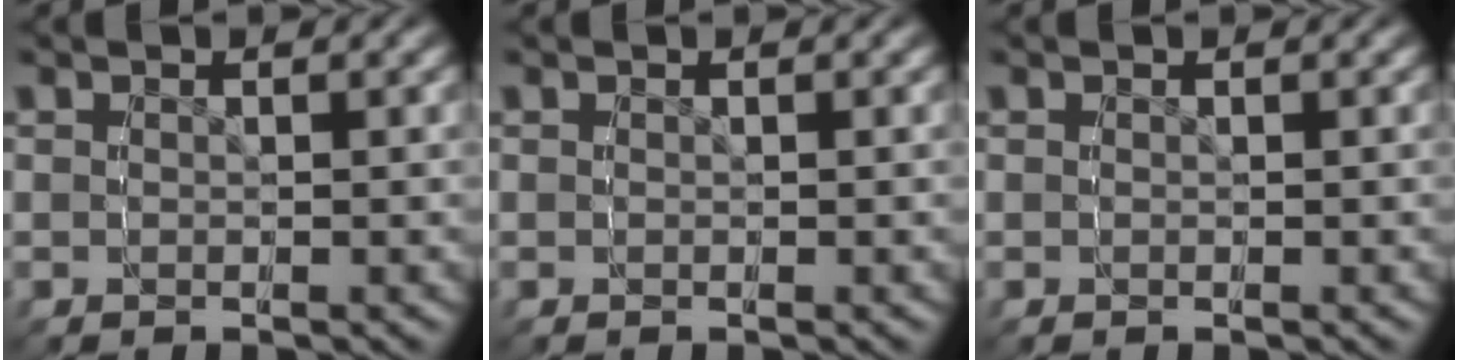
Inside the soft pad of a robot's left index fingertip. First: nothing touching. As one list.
[{"total": 0.0}, {"total": 0.0}]